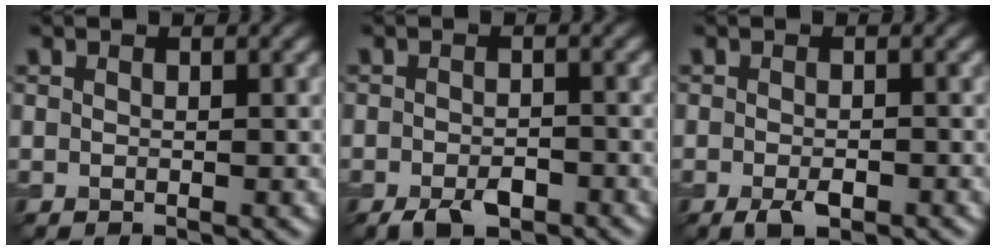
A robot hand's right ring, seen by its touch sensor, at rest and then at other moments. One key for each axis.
{"total": 2.8, "fx": -1.8, "fy": 1.3, "fz": 1.8, "tx": -0.029, "ty": -0.001, "tz": -0.032}
{"total": 2.1, "fx": -1.1, "fy": 0.8, "fz": 1.6, "tx": -0.029, "ty": -0.005, "tz": -0.020}